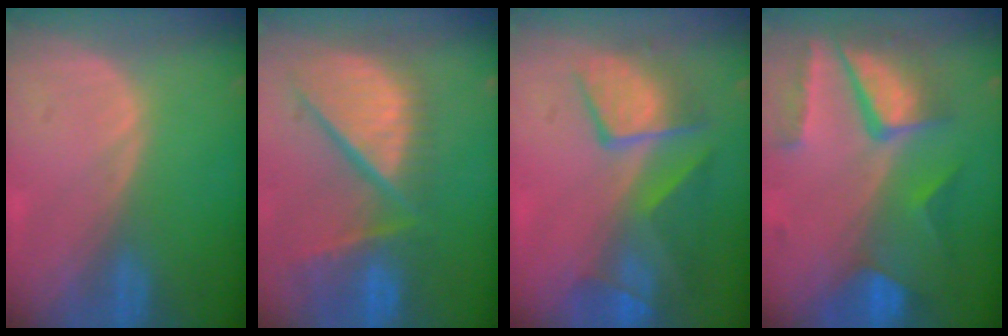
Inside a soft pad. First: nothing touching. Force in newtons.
{"total": 12.8, "press": 10.6, "slide": 7.2}
{"total": 10.1, "press": 8.7, "slide": 5.0}
{"total": 10.3, "press": 8.8, "slide": 5.4}